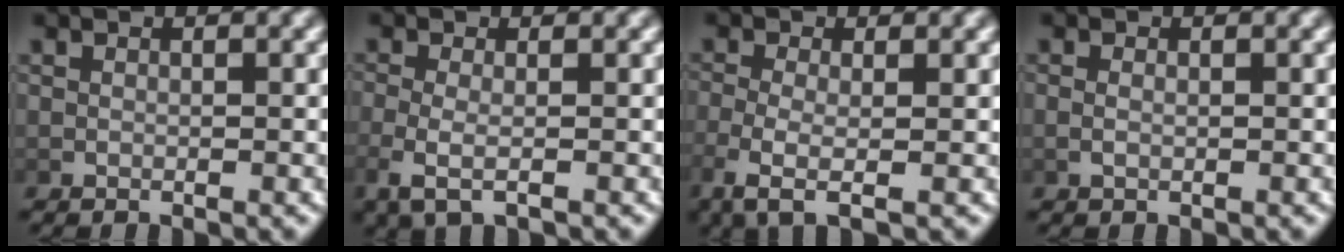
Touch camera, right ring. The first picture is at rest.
{"total": 2.8, "force": [-0.9, 0.9, 2.5], "torque": [-0.069, -0.013, -0.010]}
{"total": 3.6, "force": [-0.9, 1.2, 3.3], "torque": [-0.081, -0.016, -0.008]}
{"total": 0.7, "force": [-0.2, 0.2, 0.7], "torque": [-0.020, -0.005, -0.001]}